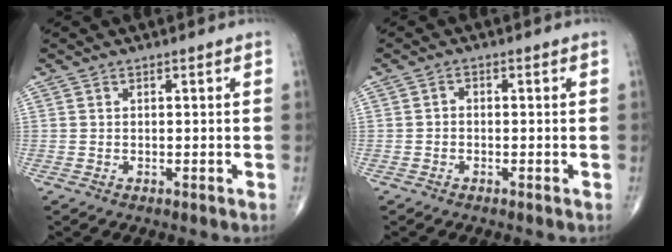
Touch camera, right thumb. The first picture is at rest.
{"total": 1.0, "force": [-0.3, 0.8, 0.5], "torque": [-0.003, 0.003, -0.009]}